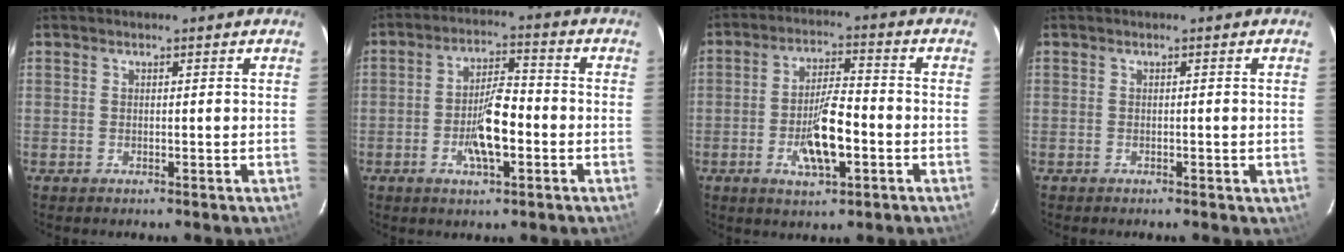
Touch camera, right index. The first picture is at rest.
{"total": 8.5, "force": [-2.7, 2.7, 7.6], "torque": [-0.143, 0.002, -0.045]}
{"total": 9.4, "force": [-3.2, 2.9, 8.4], "torque": [-0.160, -0.003, -0.052]}
{"total": 0.8, "force": [-0.5, 0.6, 0.2], "torque": [-0.003, -0.001, -0.004]}